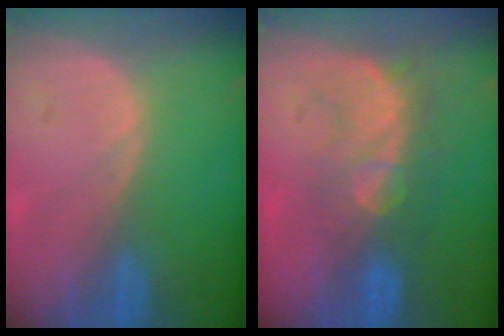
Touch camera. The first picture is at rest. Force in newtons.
{"total": 8.3, "press": 7.6, "slide": 3.3}